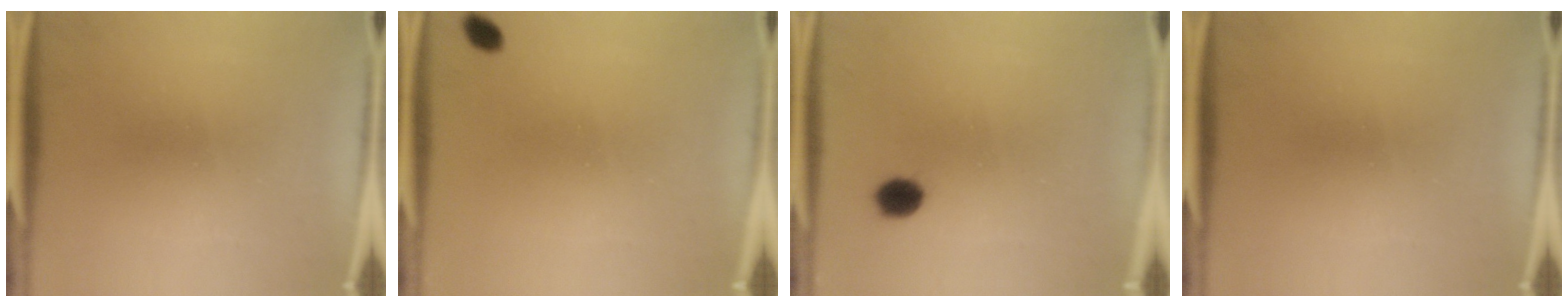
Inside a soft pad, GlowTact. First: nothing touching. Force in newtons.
{"total": 1.8}
{"total": 4.5}
{"total": 0.0}